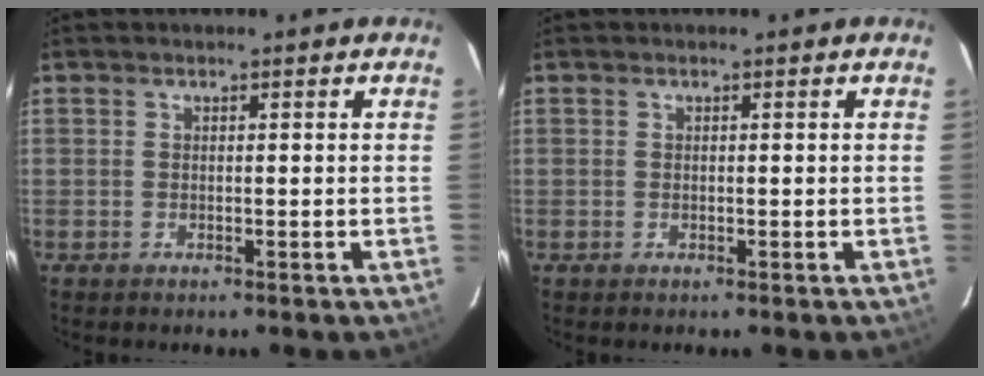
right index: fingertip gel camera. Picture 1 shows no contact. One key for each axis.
{"total": 0.0}